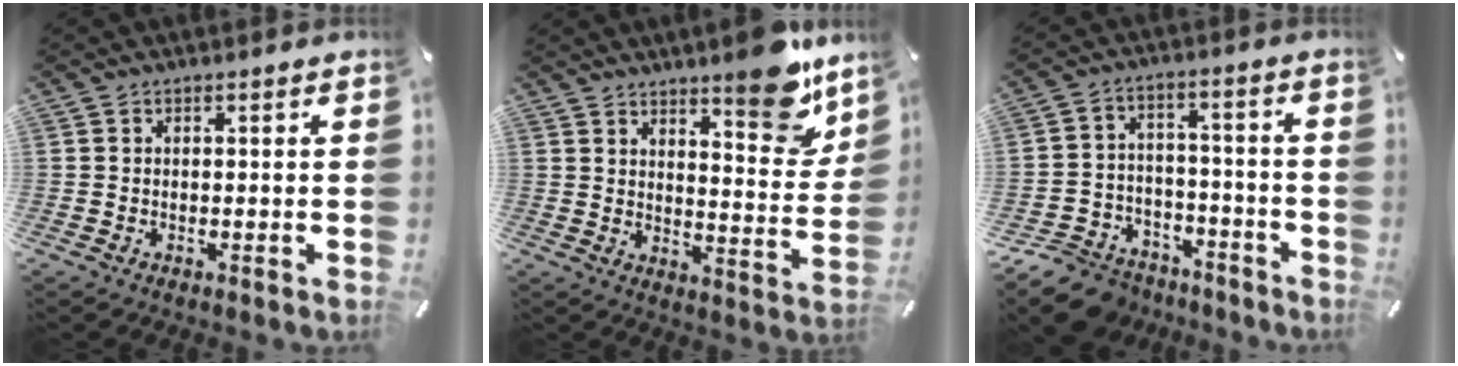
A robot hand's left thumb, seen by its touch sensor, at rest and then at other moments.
{"total": 13.0, "force": [10.0, 4.1, 7.2], "torque": [-0.072, -0.082, 0.169]}
{"total": 11.2, "force": [-8.6, 6.5, 3.1], "torque": [-0.048, 0.057, -0.153]}